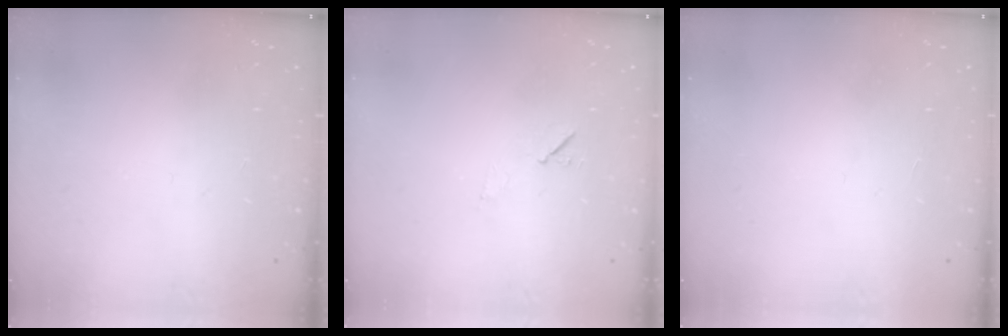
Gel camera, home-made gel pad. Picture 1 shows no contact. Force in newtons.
{"total": 5.2, "press": 4.7, "slide": 2.1}
{"total": 1.7, "press": 1.6, "slide": 0.1}